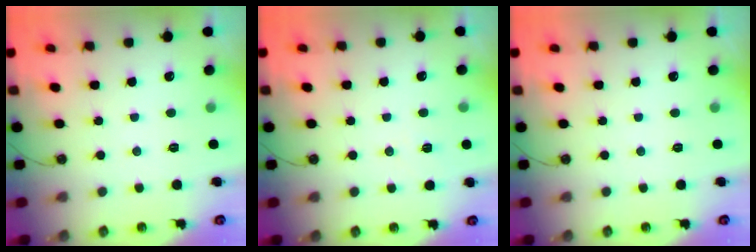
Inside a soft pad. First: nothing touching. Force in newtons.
{"total": 4.1, "press": 3.5, "slide": 2.1}
{"total": 0.0}